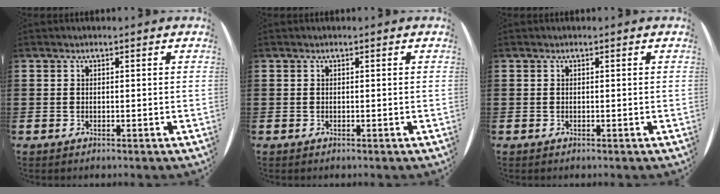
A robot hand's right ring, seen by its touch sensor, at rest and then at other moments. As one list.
[{"total": 0.0}, {"total": 0.0}]